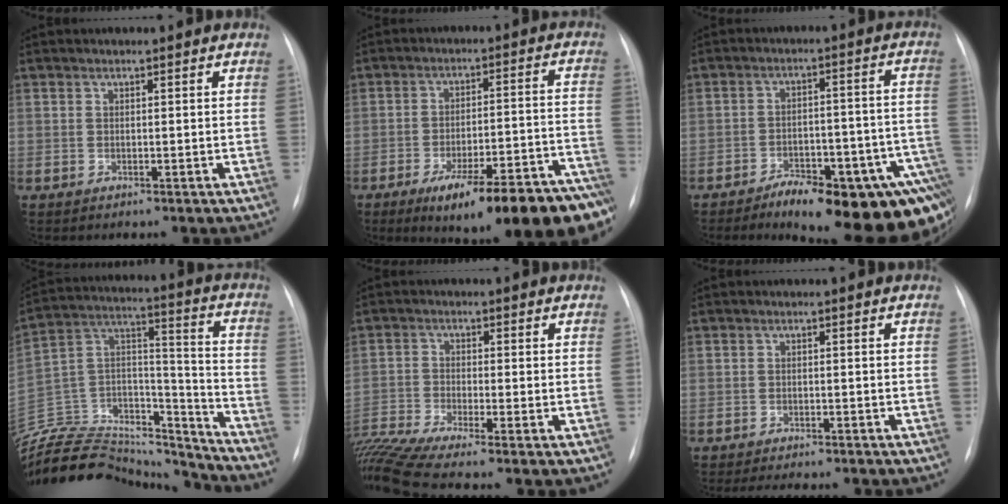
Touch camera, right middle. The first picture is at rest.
{"total": 21.7, "force": [-15.5, 4.2, 14.6], "torque": [-0.125, 0.023, -0.218]}
{"total": 20.8, "force": [-15.0, 6.2, 12.9], "torque": [-0.069, 0.039, -0.190]}
{"total": 31.7, "force": [-29.0, 8.0, 9.9], "torque": [-0.211, 0.009, -0.454]}
{"total": 10.8, "force": [-8.9, -1.0, 5.9], "torque": [-0.135, -0.006, -0.165]}
{"total": 6.1, "force": [-5.4, 1.2, 2.6], "torque": [-0.031, -0.004, -0.074]}